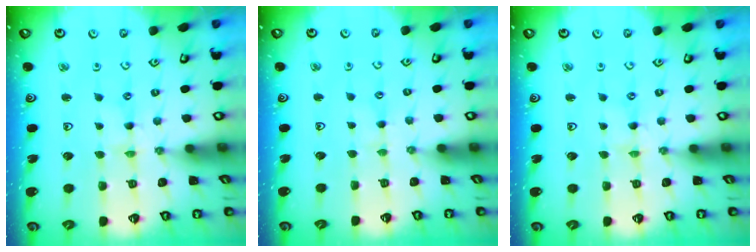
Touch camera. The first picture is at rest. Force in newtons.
{"total": 2.1, "press": 2.1, "slide": 0.2}
{"total": 0.0}